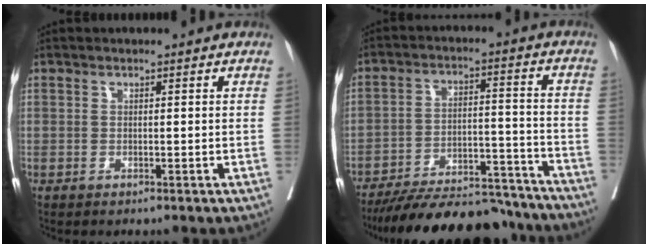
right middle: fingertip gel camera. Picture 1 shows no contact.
{"total": 19.5, "force": [-17.9, 4.7, 6.3], "torque": [-0.094, 0.013, -0.261]}